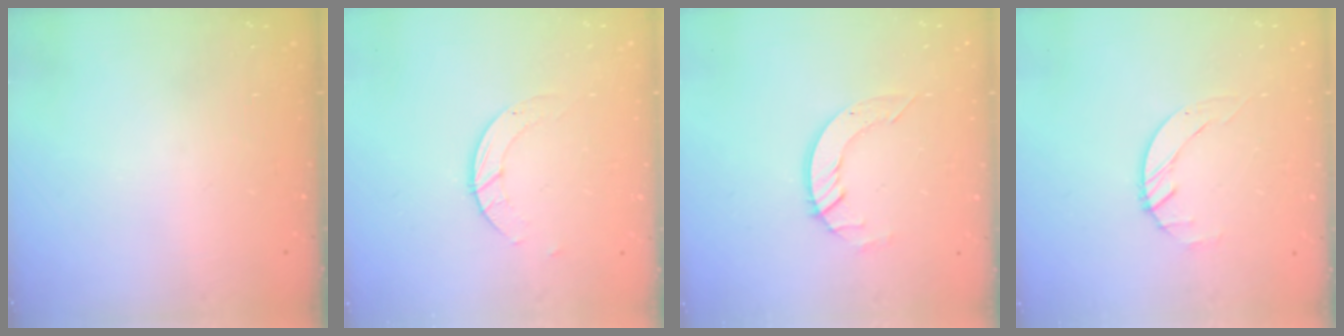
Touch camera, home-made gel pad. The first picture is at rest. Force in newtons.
{"total": 2.8, "press": 2.8, "slide": 0.3}
{"total": 6.1, "press": 6.1, "slide": 0.5}
{"total": 1.4, "press": 1.4, "slide": 0.2}